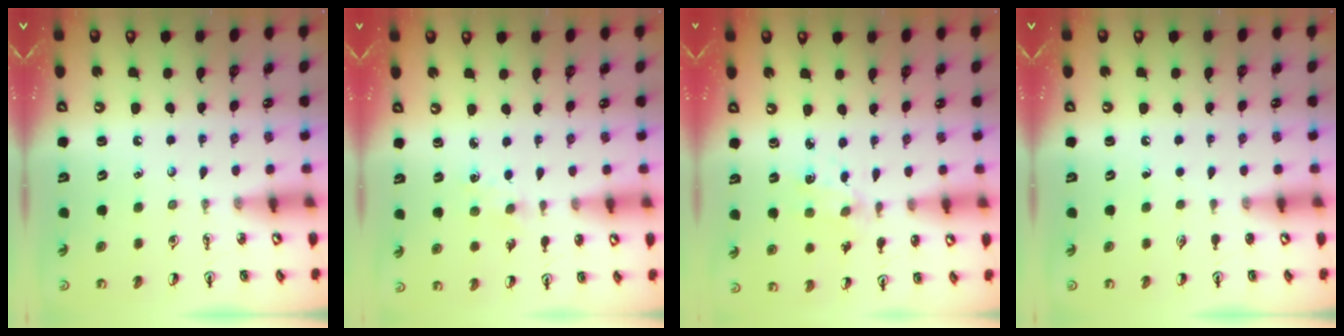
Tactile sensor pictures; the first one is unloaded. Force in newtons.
{"total": 2.8, "press": 2.7, "slide": 0.4}
{"total": 2.7, "press": 2.6, "slide": 0.4}
{"total": 0.0}